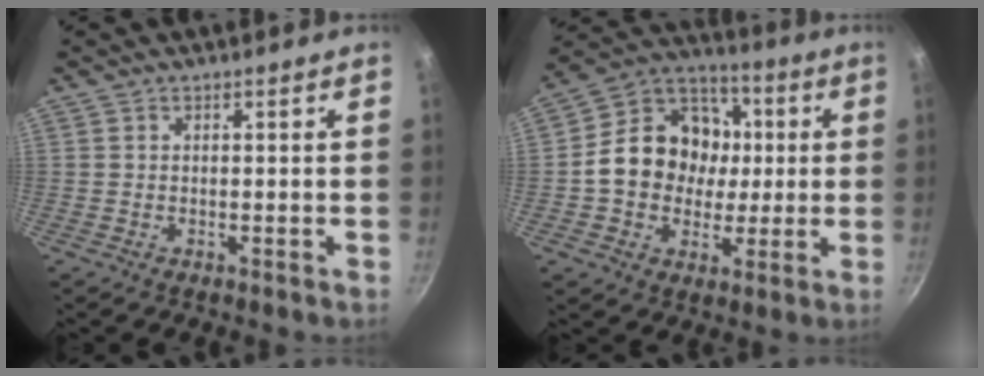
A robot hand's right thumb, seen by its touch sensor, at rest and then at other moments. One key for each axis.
{"total": 17.4, "fx": 0.4, "fy": 14.7, "fz": 9.3, "tx": -0.122, "ty": 0.027, "tz": -0.006}